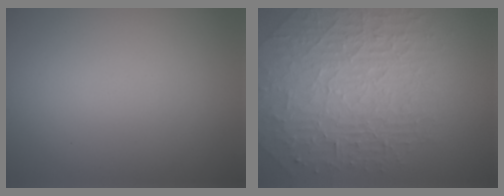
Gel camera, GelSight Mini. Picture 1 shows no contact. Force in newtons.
{"total": 9.6, "press": 6.2, "slide": 7.4}